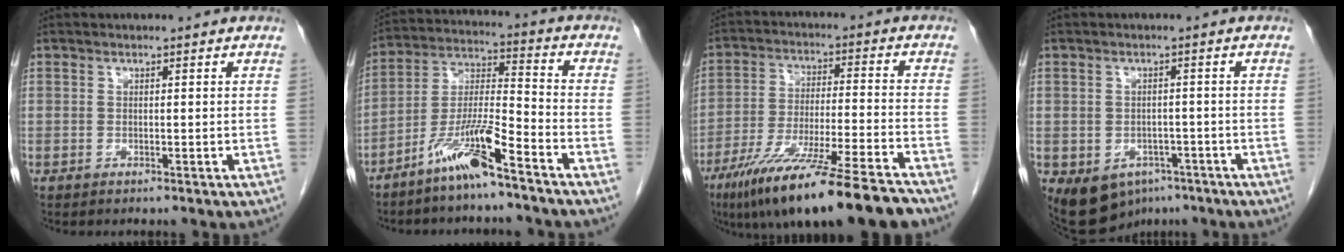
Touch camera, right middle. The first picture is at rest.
{"total": 10.2, "force": [-6.9, 0.4, 7.4], "torque": [-0.155, -0.009, -0.137]}
{"total": 19.4, "force": [-14.5, 0.0, 12.9], "torque": [-0.200, -0.045, -0.243]}
{"total": 7.9, "force": [-4.7, 5.2, 3.5], "torque": [-0.058, 0.012, -0.060]}